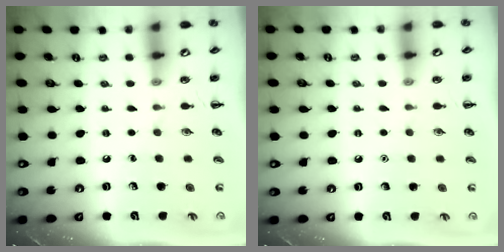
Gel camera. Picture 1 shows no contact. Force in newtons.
{"total": 1.6, "press": 1.5, "slide": 0.1}